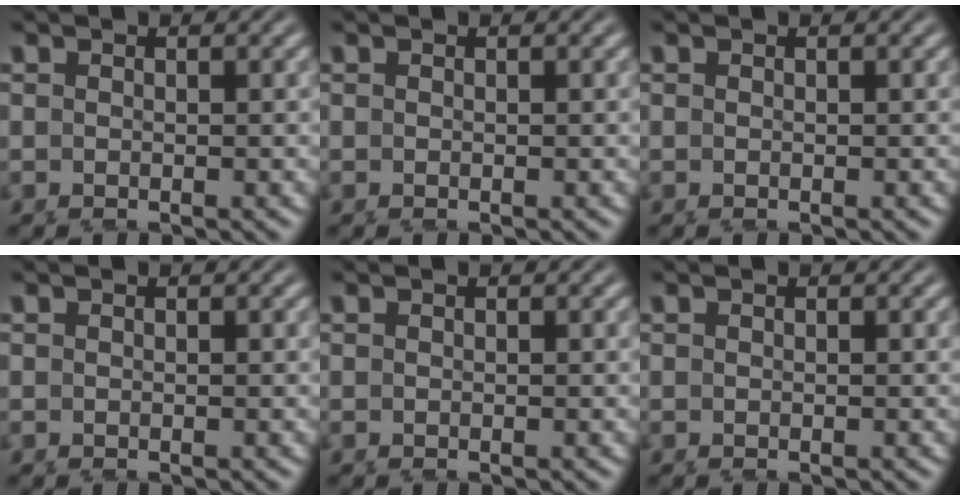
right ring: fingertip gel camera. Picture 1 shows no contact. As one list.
[{"total": 0.0}, {"total": 0.0}, {"total": 0.0}, {"total": 0.0}, {"total": 0.0}]